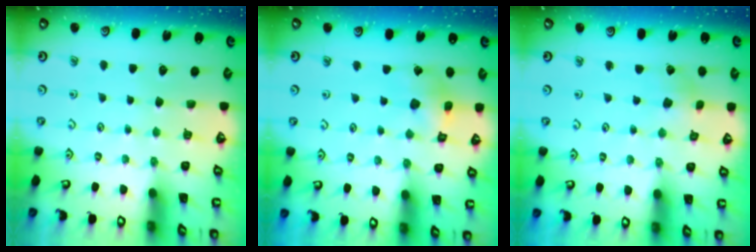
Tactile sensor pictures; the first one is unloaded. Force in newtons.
{"total": 6.6, "press": 6.6, "slide": 0.5}
{"total": 2.1, "press": 2.0, "slide": 0.3}